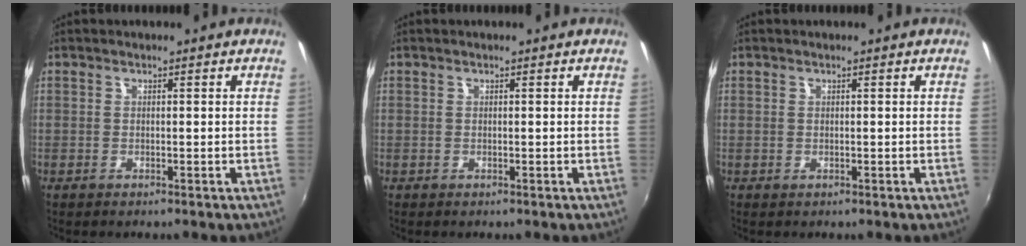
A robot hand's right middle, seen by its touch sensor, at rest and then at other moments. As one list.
[{"total": 0.0}, {"total": 0.0}]